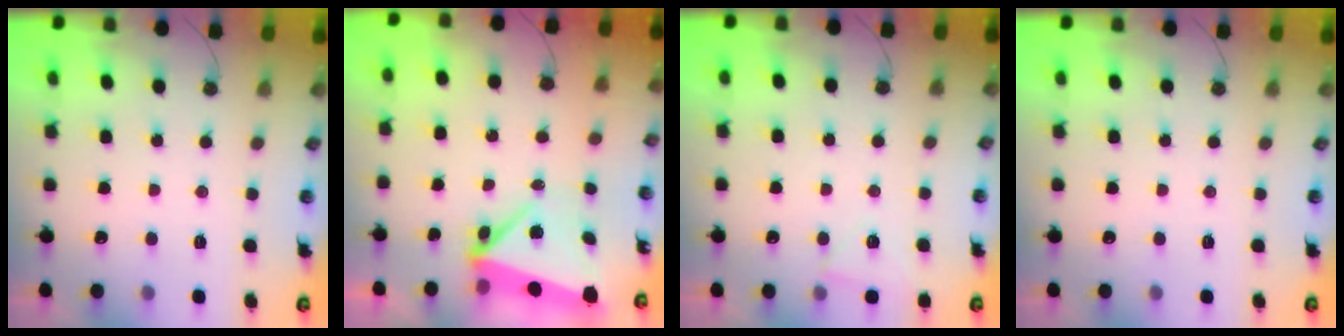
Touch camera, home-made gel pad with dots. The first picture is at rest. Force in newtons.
{"total": 5.4, "press": 5.4, "slide": 0.4}
{"total": 4.0, "press": 3.9, "slide": 0.4}
{"total": 0.0}